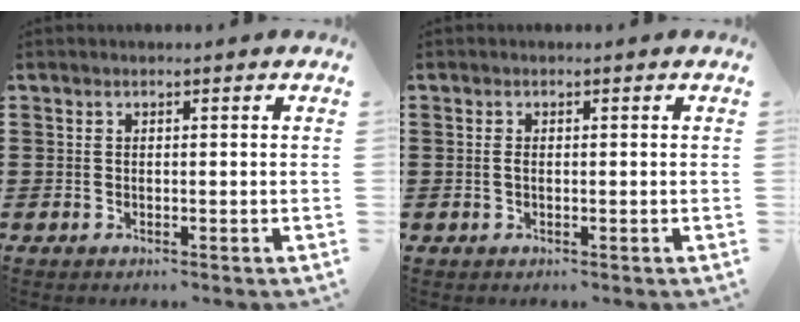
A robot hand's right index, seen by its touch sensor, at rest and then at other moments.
{"total": 0.8, "force": [-0.1, 0.3, 0.8], "torque": [-0.024, -0.004, -0.004]}